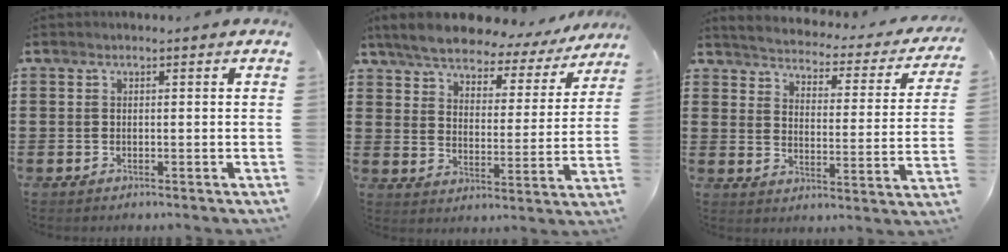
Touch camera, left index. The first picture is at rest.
{"total": 6.1, "force": [5.6, 1.3, 1.9], "torque": [-0.067, -0.031, 0.095]}
{"total": 2.6, "force": [2.5, -0.1, 0.2], "torque": [-0.027, -0.028, 0.032]}